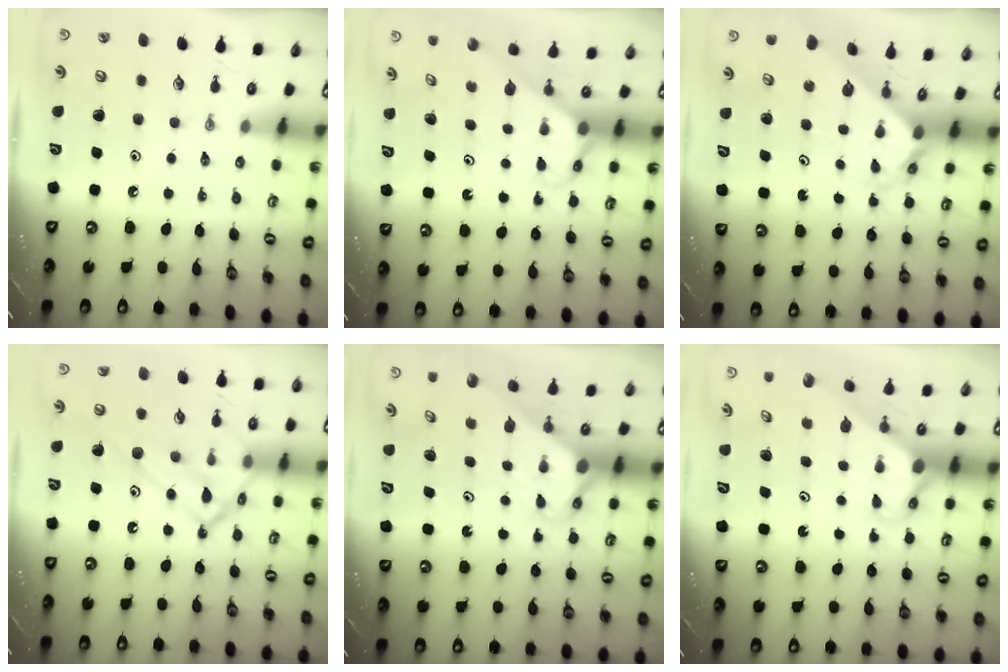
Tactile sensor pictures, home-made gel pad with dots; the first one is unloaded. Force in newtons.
{"total": 2.8, "press": 2.8, "slide": 0.1}
{"total": 2.3, "press": 2.3, "slide": 0.2}
{"total": 15.2, "press": 15.2, "slide": 1.2}
{"total": 2.6, "press": 2.6, "slide": 0.1}
{"total": 2.8, "press": 2.8, "slide": 0.2}